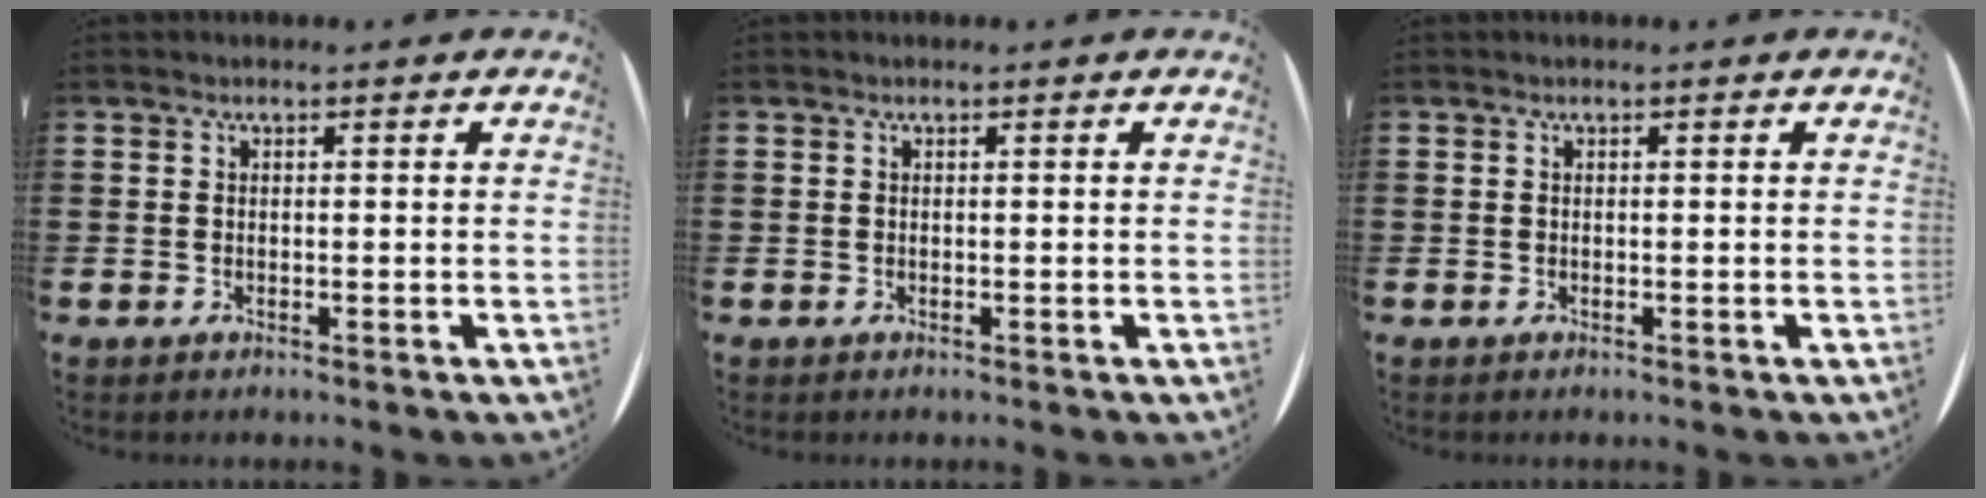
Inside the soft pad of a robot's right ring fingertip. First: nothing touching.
{"total": 0.0}
{"total": 0.0}